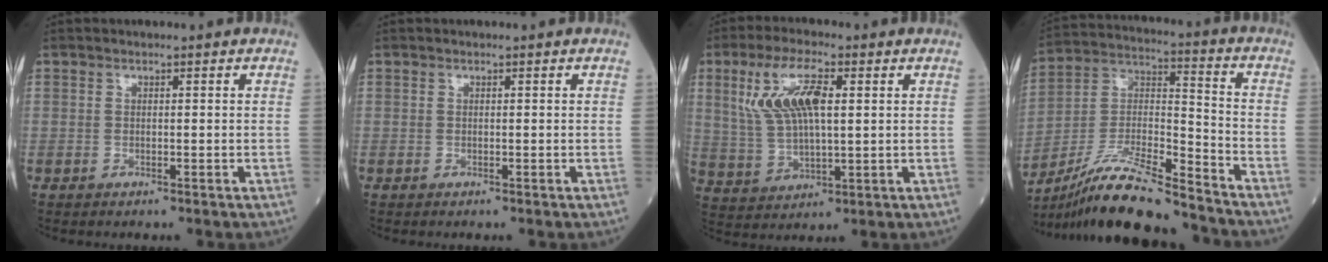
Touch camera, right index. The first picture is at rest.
{"total": 0.0}
{"total": 10.4, "force": [3.2, 3.1, 9.4], "torque": [-0.208, 0.015, 0.070]}
{"total": 18.2, "force": [-15.9, 1.3, 8.7], "torque": [-0.189, -0.003, -0.292]}